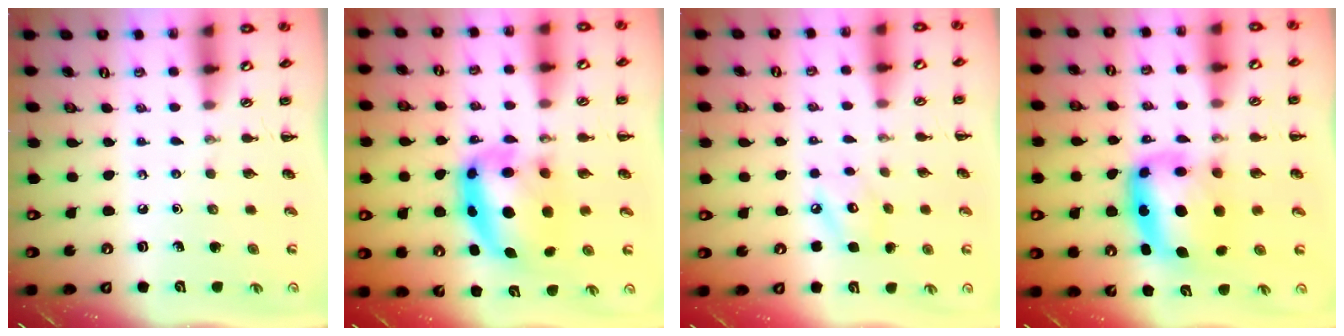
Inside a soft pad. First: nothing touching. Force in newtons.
{"total": 11.7, "press": 11.4, "slide": 2.7}
{"total": 5.8, "press": 5.8, "slide": 0.4}
{"total": 8.9, "press": 8.6, "slide": 2.5}